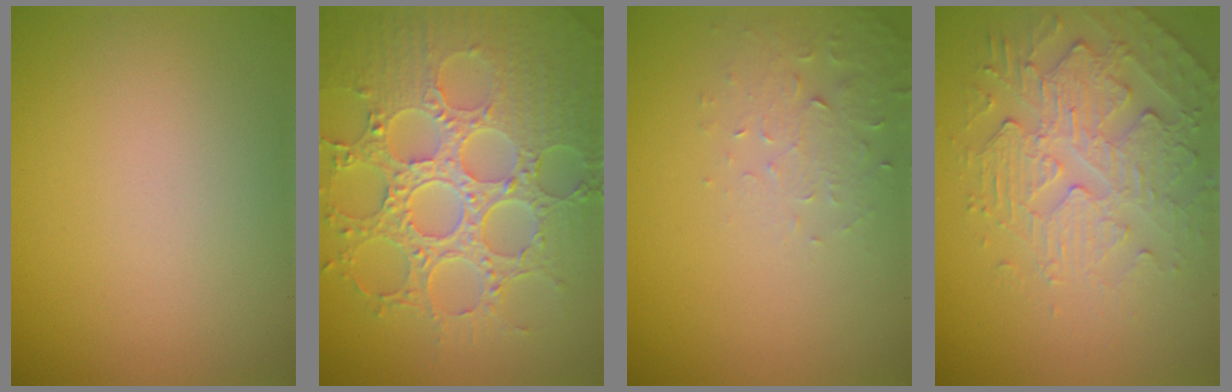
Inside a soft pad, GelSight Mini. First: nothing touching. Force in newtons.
{"total": 8.7, "press": 6.5, "slide": 5.7}
{"total": 2.2, "press": 2.2, "slide": 0.4}
{"total": 4.8, "press": 3.8, "slide": 3.0}